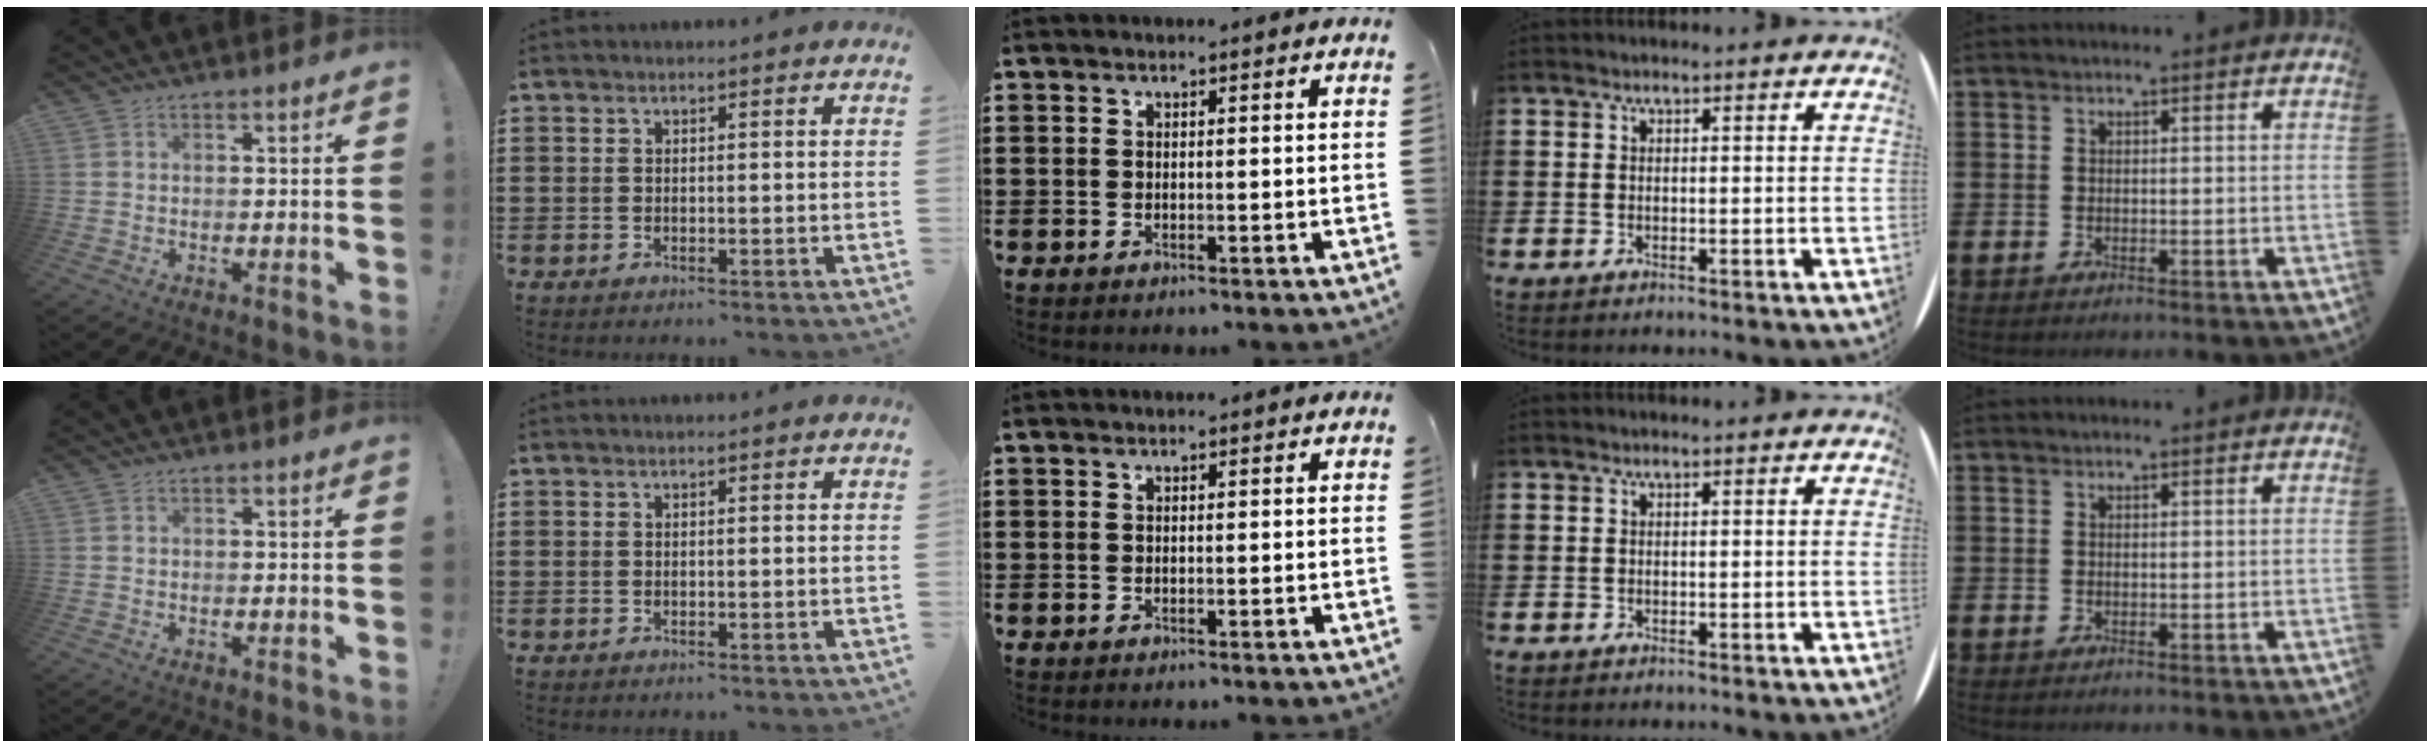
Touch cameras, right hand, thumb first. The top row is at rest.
{}